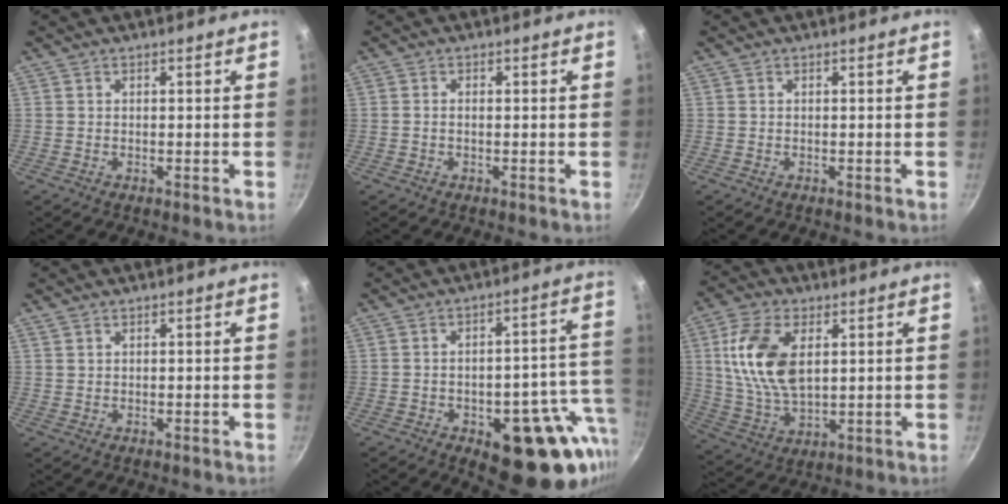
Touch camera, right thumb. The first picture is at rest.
{"total": 0.8, "force": [-0.1, 0.3, 0.7], "torque": [-0.013, 0.003, -0.003]}
{"total": 0.0}
{"total": 0.6, "force": [0.4, 0.3, 0.2], "torque": [-0.005, 0.001, 0.008]}
{"total": 19.6, "force": [-6.6, 9.5, 15.8], "torque": [-0.134, 0.019, -0.076]}
{"total": 14.4, "force": [3.4, 8.1, 11.4], "torque": [-0.211, -0.011, 0.070]}